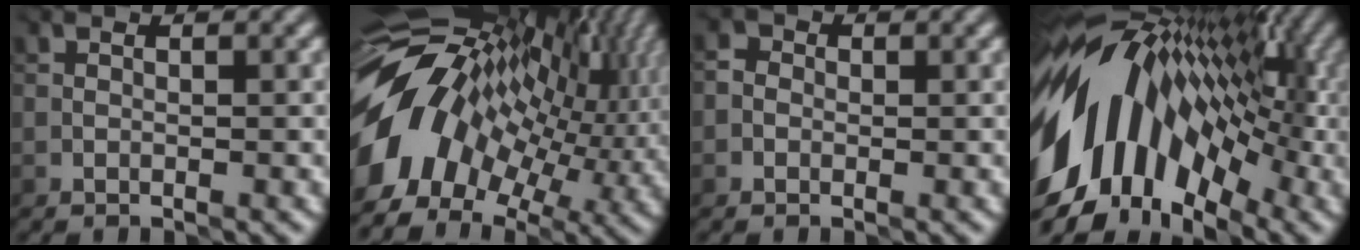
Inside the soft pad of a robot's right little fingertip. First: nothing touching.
{"total": 14.4, "force": [0.2, 9.2, 11.1], "torque": [-0.219, 0.019, -0.001]}
{"total": 0.8, "force": [-0.2, 0.7, 0.1], "torque": [0.005, 0.003, -0.008]}
{"total": 14.5, "force": [-1.1, 9.2, 11.1], "torque": [-0.187, 0.014, -0.035]}